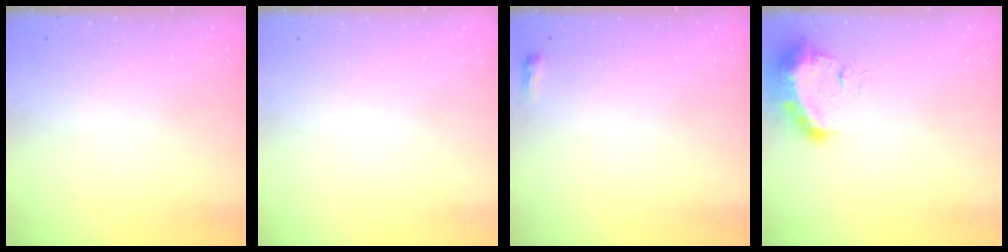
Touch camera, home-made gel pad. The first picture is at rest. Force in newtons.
{"total": 0.0}
{"total": 2.6, "press": 2.5, "slide": 0.6}
{"total": 17.3, "press": 13.2, "slide": 11.2}